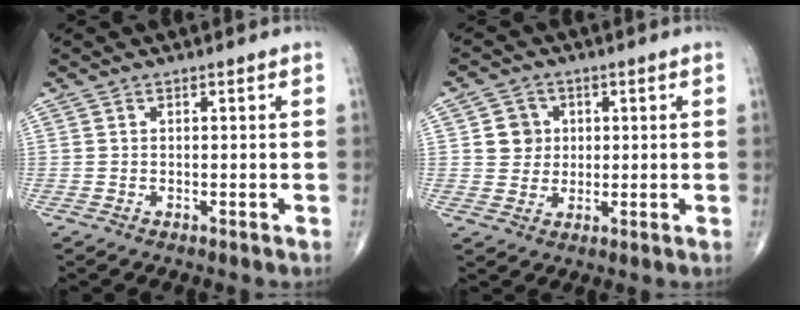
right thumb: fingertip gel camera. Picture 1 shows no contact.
{"total": 5.3, "force": [1.1, 4.9, 1.5], "torque": [0.003, 0.001, 0.016]}